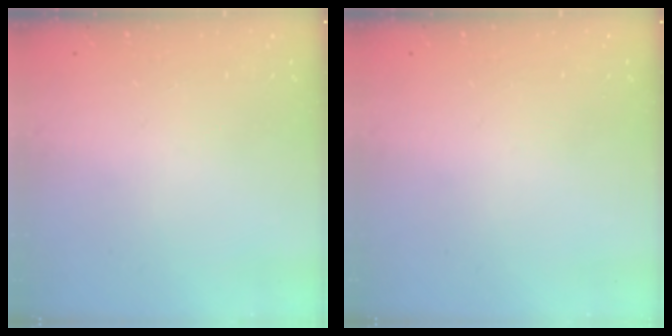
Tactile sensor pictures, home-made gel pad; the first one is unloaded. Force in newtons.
{"total": 0.0}